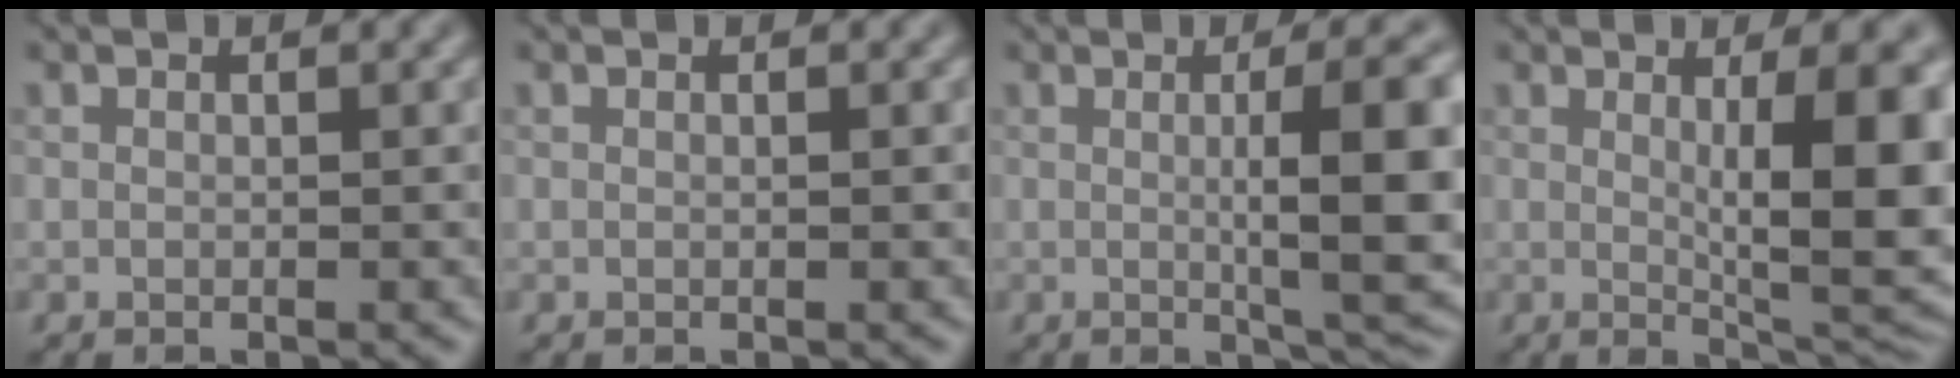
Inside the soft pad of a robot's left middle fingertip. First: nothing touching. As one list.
[{"total": 0.0}, {"total": 9.5, "force": [0.2, 2.0, 9.3], "torque": [-0.119, 0.002, 0.004]}, {"total": 9.1, "force": [1.1, 2.2, 8.7], "torque": [-0.114, -0.012, 0.022]}]